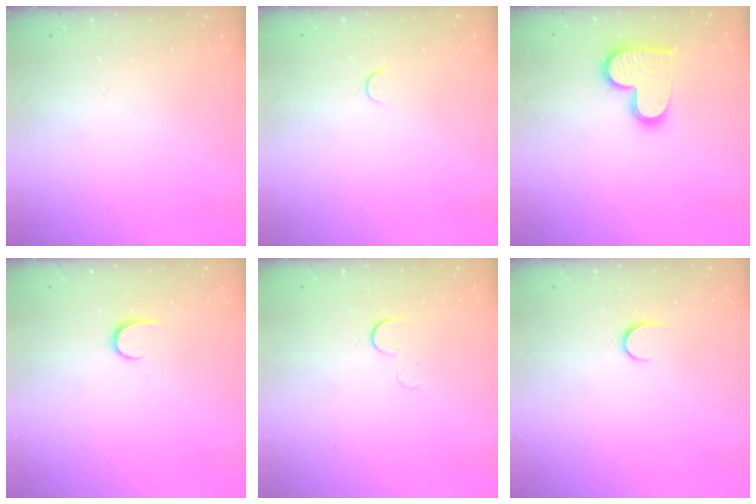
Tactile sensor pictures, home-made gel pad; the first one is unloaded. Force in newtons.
{"total": 3.0, "press": 3.0, "slide": 0.3}
{"total": 14.3, "press": 14.3, "slide": 1.1}
{"total": 6.5, "press": 6.5, "slide": 0.7}
{"total": 5.3, "press": 5.3, "slide": 0.5}
{"total": 5.7, "press": 5.7, "slide": 0.5}